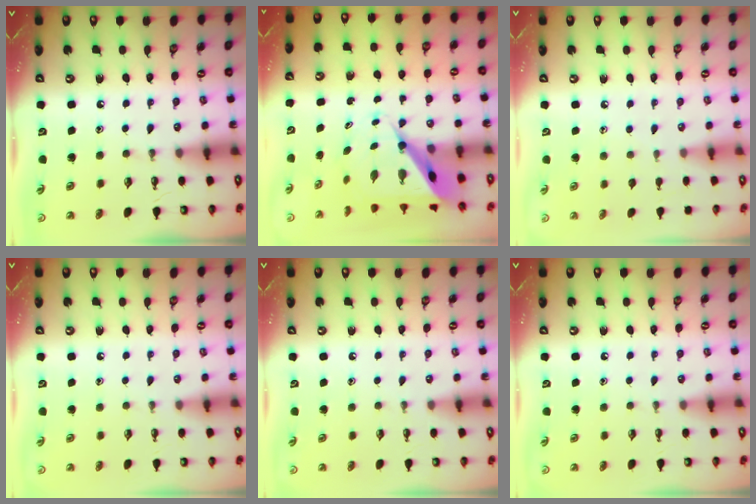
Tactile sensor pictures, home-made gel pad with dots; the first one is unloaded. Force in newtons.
{"total": 9.8, "press": 9.8, "slide": 0.8}
{"total": 3.7, "press": 3.6, "slide": 0.4}
{"total": 0.0}
{"total": 0.0}
{"total": 0.0}